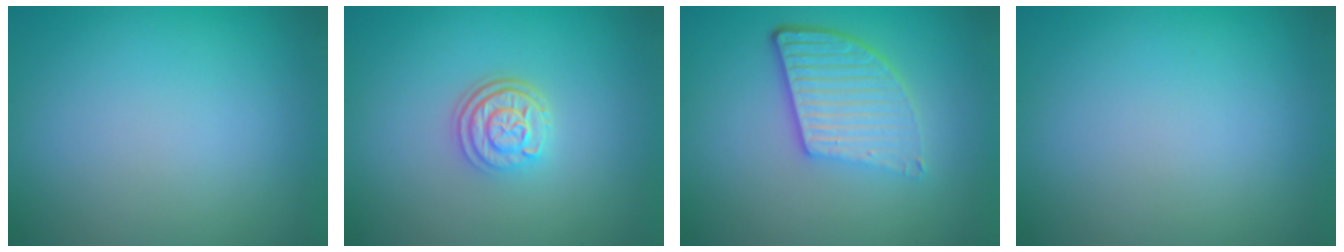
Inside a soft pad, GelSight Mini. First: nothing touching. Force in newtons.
{"total": 3.1, "press": 2.5, "slide": 1.8}
{"total": 5.1, "press": 3.7, "slide": 3.6}
{"total": 0.0}